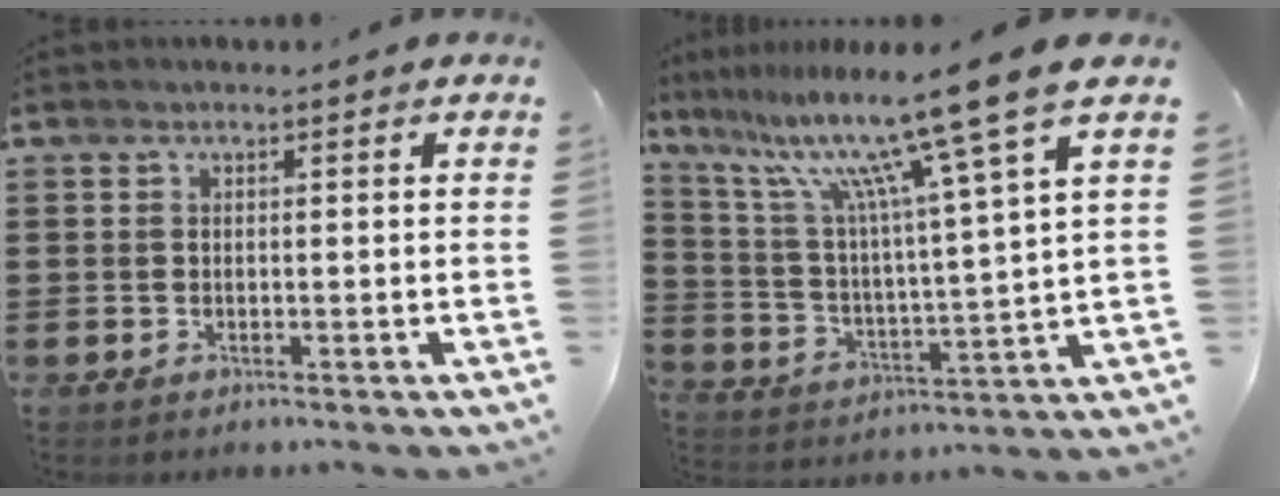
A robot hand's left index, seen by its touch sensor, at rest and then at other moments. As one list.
[{"total": 14.5, "force": [10.5, 0.2, 10.0], "torque": [-0.206, -0.067, 0.161]}]